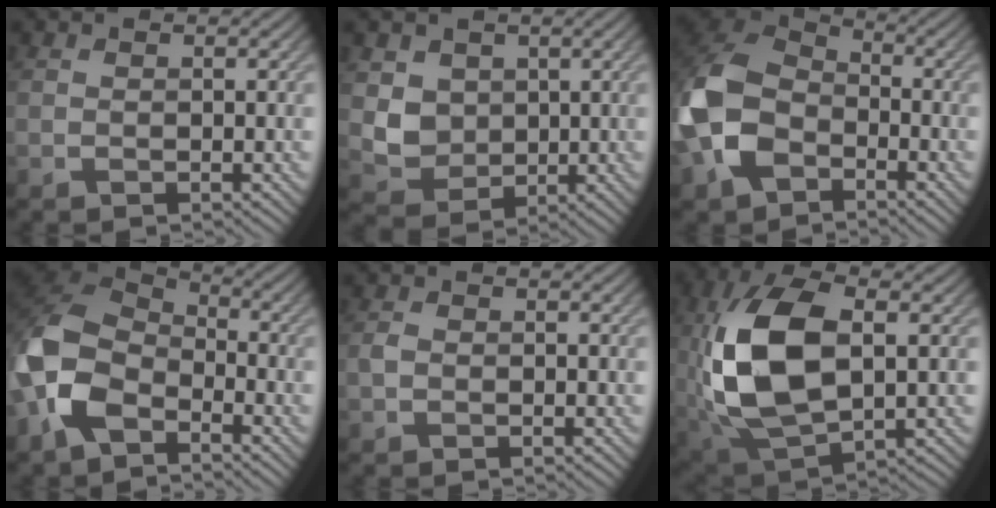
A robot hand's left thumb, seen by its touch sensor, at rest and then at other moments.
{"total": 4.5, "force": [1.3, 4.0, 1.7], "torque": [-0.054, -0.011, 0.017]}
{"total": 12.8, "force": [-4.2, 8.9, 8.1], "torque": [-0.213, -0.020, -0.089]}
{"total": 12.4, "force": [-5.3, 7.8, 8.1], "torque": [-0.213, -0.019, -0.112]}
{"total": 1.3, "force": [-0.3, 1.0, 0.7], "torque": [-0.016, 0.000, -0.009]}
{"total": 14.9, "force": [0.9, 8.2, 12.4], "torque": [-0.291, 0.003, 0.024]}